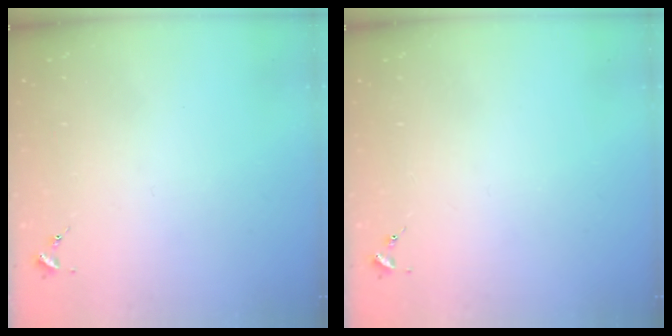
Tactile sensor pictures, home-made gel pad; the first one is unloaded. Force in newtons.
{"total": 0.0}